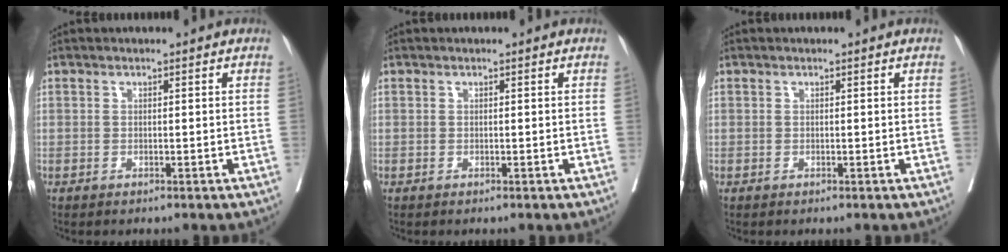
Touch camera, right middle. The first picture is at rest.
{"total": 0.0}
{"total": 0.0}